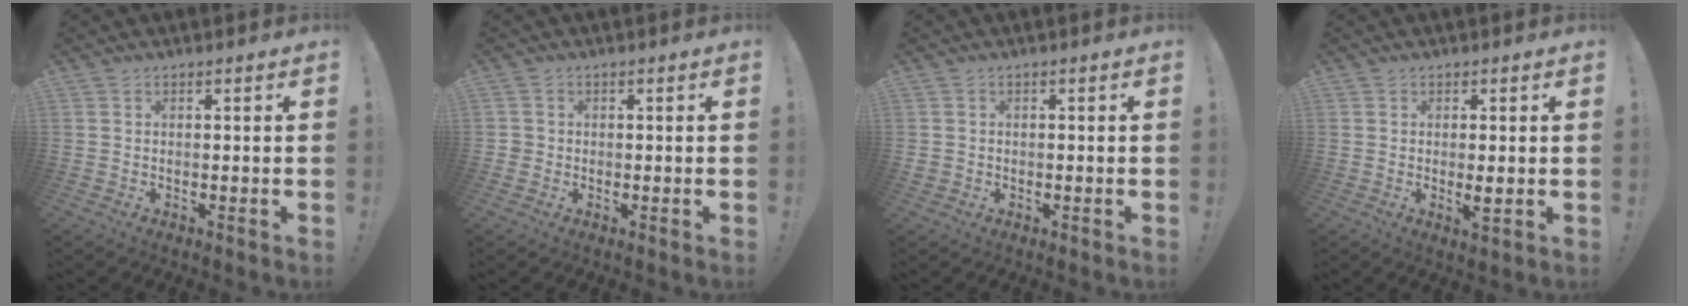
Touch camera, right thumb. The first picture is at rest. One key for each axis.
{"total": 1.5, "fx": -0.4, "fy": 1.4, "fz": 0.3, "tx": -0.005, "ty": 0.005, "tz": -0.007}
{"total": 1.4, "fx": -0.3, "fy": 1.3, "fz": 0.3, "tx": -0.012, "ty": 0.007, "tz": -0.004}
{"total": 3.0, "fx": 0.0, "fy": 0.6, "fz": 2.9, "tx": -0.041, "ty": -0.006, "tz": -0.001}